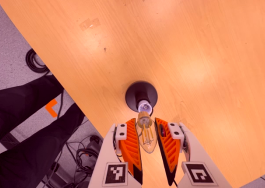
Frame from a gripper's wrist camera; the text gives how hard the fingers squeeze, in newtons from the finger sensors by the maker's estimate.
{"total": 15.7, "left": 17.6, "right": 13.8}